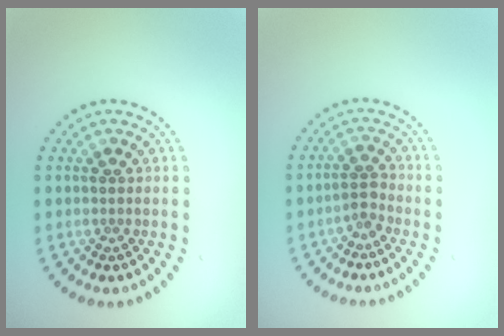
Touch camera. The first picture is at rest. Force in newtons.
{"total": 1.7, "press": 1.2, "slide": 1.2}